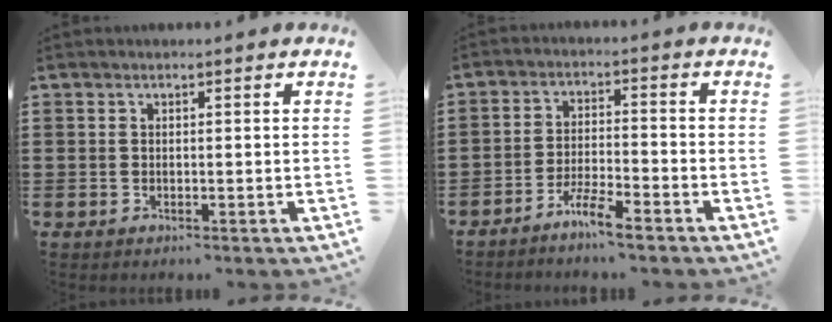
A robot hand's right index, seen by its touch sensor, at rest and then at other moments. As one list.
[{"total": 4.5, "force": [-3.9, 0.2, 2.2], "torque": [-0.052, 0.000, -0.077]}]